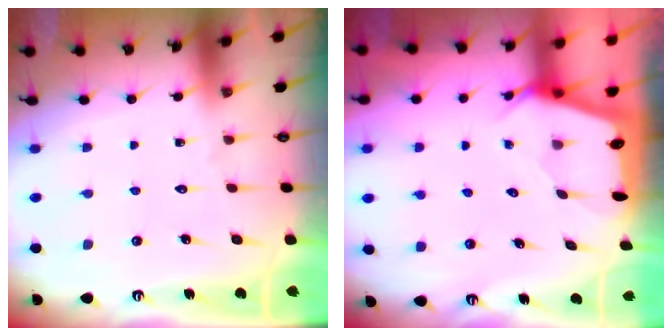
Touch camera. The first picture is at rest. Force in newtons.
{"total": 2.4, "press": 2.4, "slide": 0.3}